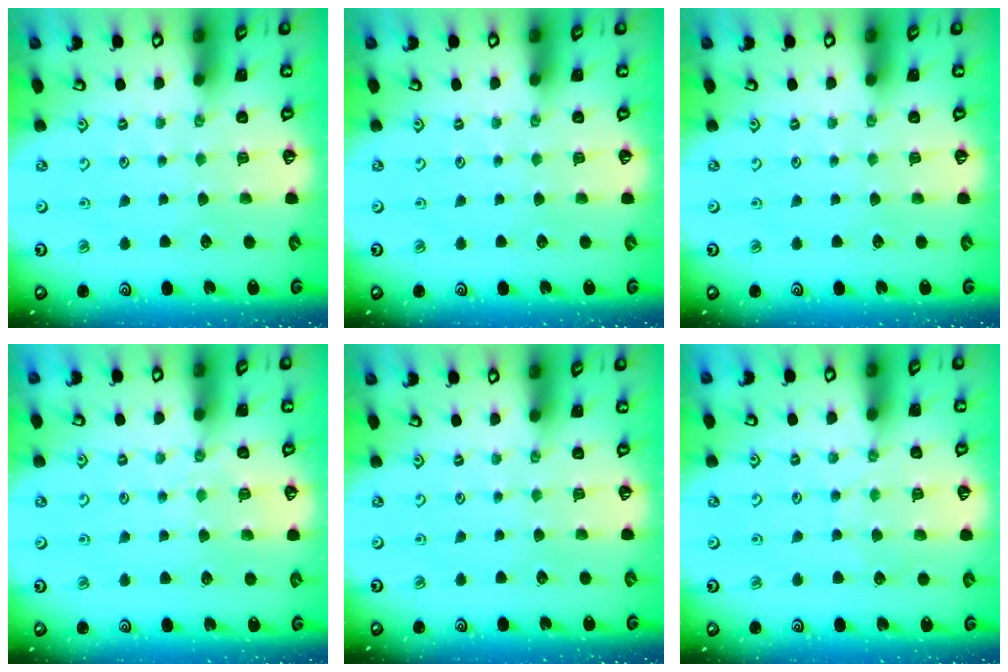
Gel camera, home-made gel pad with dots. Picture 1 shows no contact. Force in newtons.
{"total": 0.0}
{"total": 0.0}
{"total": 2.5, "press": 2.5, "slide": 0.4}
{"total": 0.0}
{"total": 5.5, "press": 5.5, "slide": 0.6}